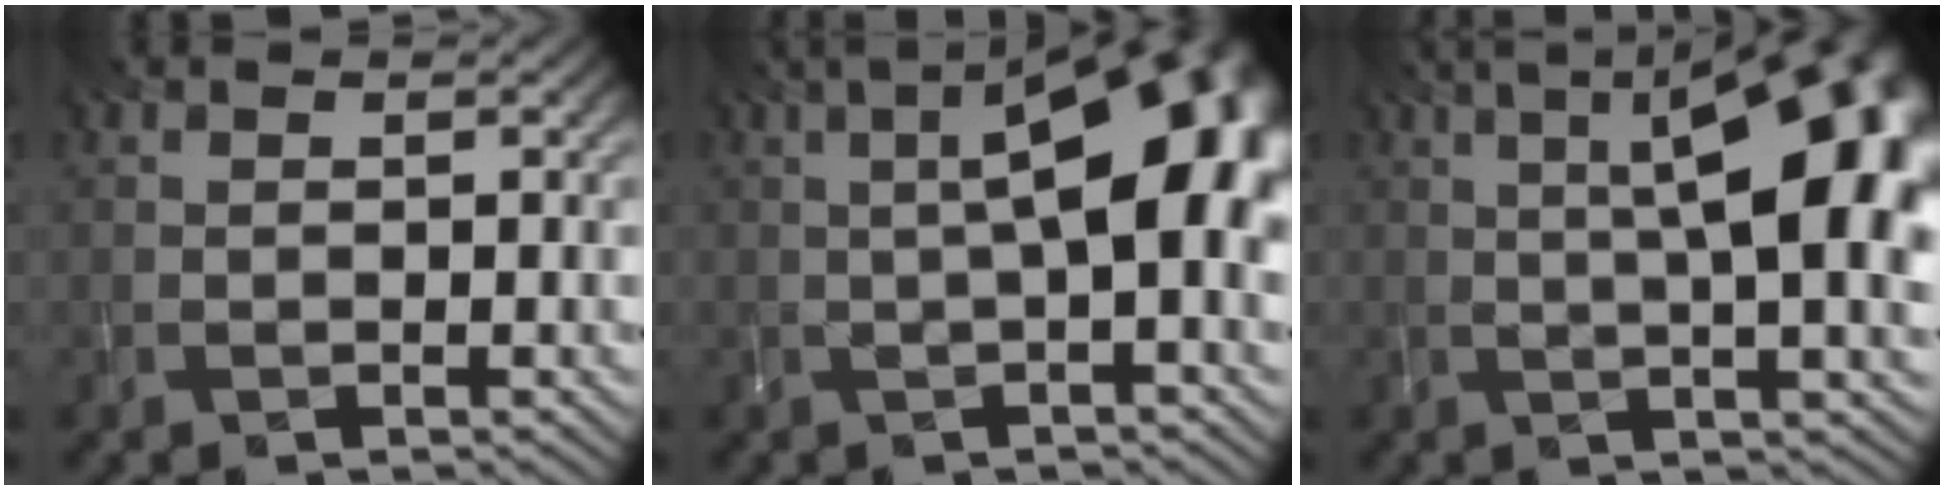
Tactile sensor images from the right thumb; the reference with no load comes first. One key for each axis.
{"total": 11.3, "fx": 1.1, "fy": 3.8, "fz": 10.7, "tx": -0.144, "ty": 0.017, "tz": 0.012}
{"total": 15.7, "fx": 3.1, "fy": 5.2, "fz": 14.5, "tx": -0.165, "ty": 0.036, "tz": 0.038}